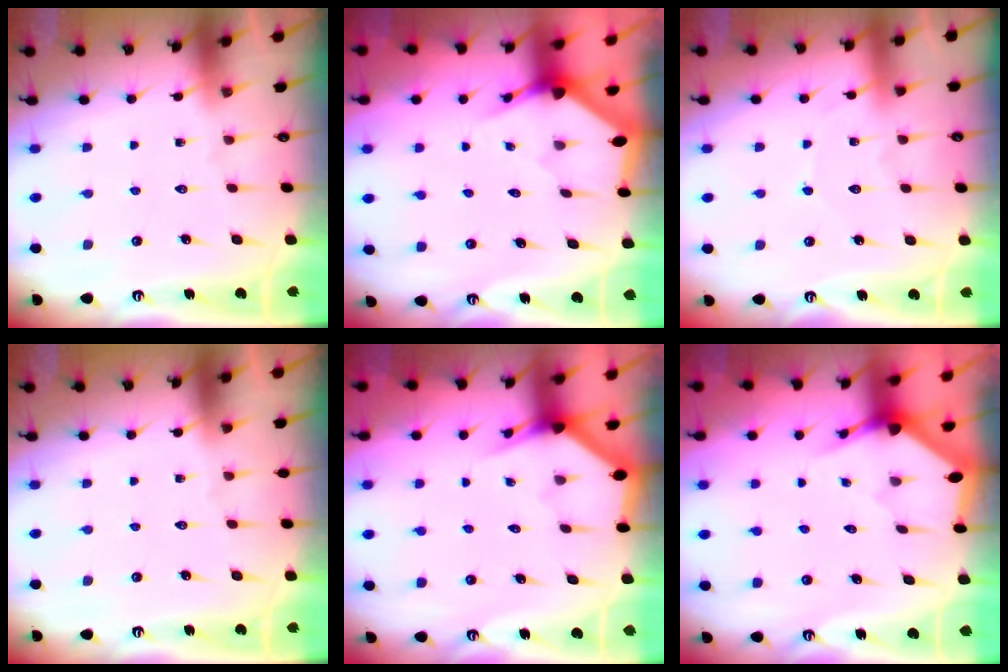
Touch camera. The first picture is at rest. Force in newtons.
{"total": 3.0, "press": 3.0, "slide": 0.2}
{"total": 3.3, "press": 3.3, "slide": 0.2}
{"total": 0.0}
{"total": 3.0, "press": 3.0, "slide": 0.1}
{"total": 3.0, "press": 3.0, "slide": 0.2}